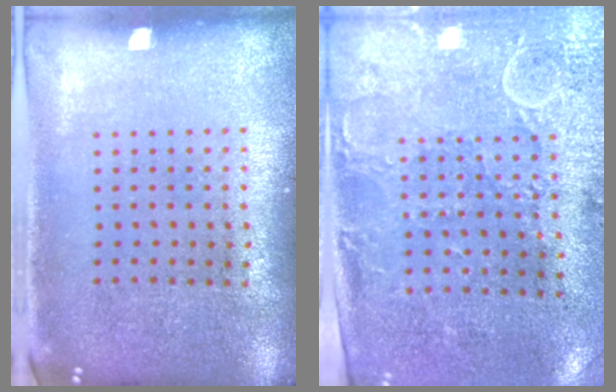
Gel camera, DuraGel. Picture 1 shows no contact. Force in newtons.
{"total": 2.9, "press": 2.4, "slide": 1.7}